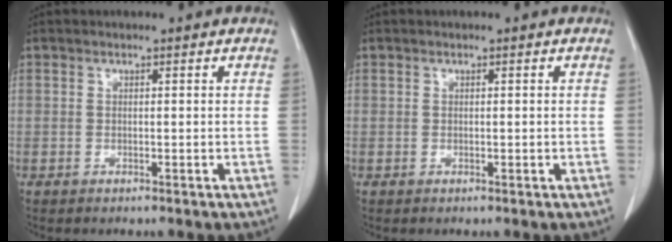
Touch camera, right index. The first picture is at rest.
{"total": 0.0}